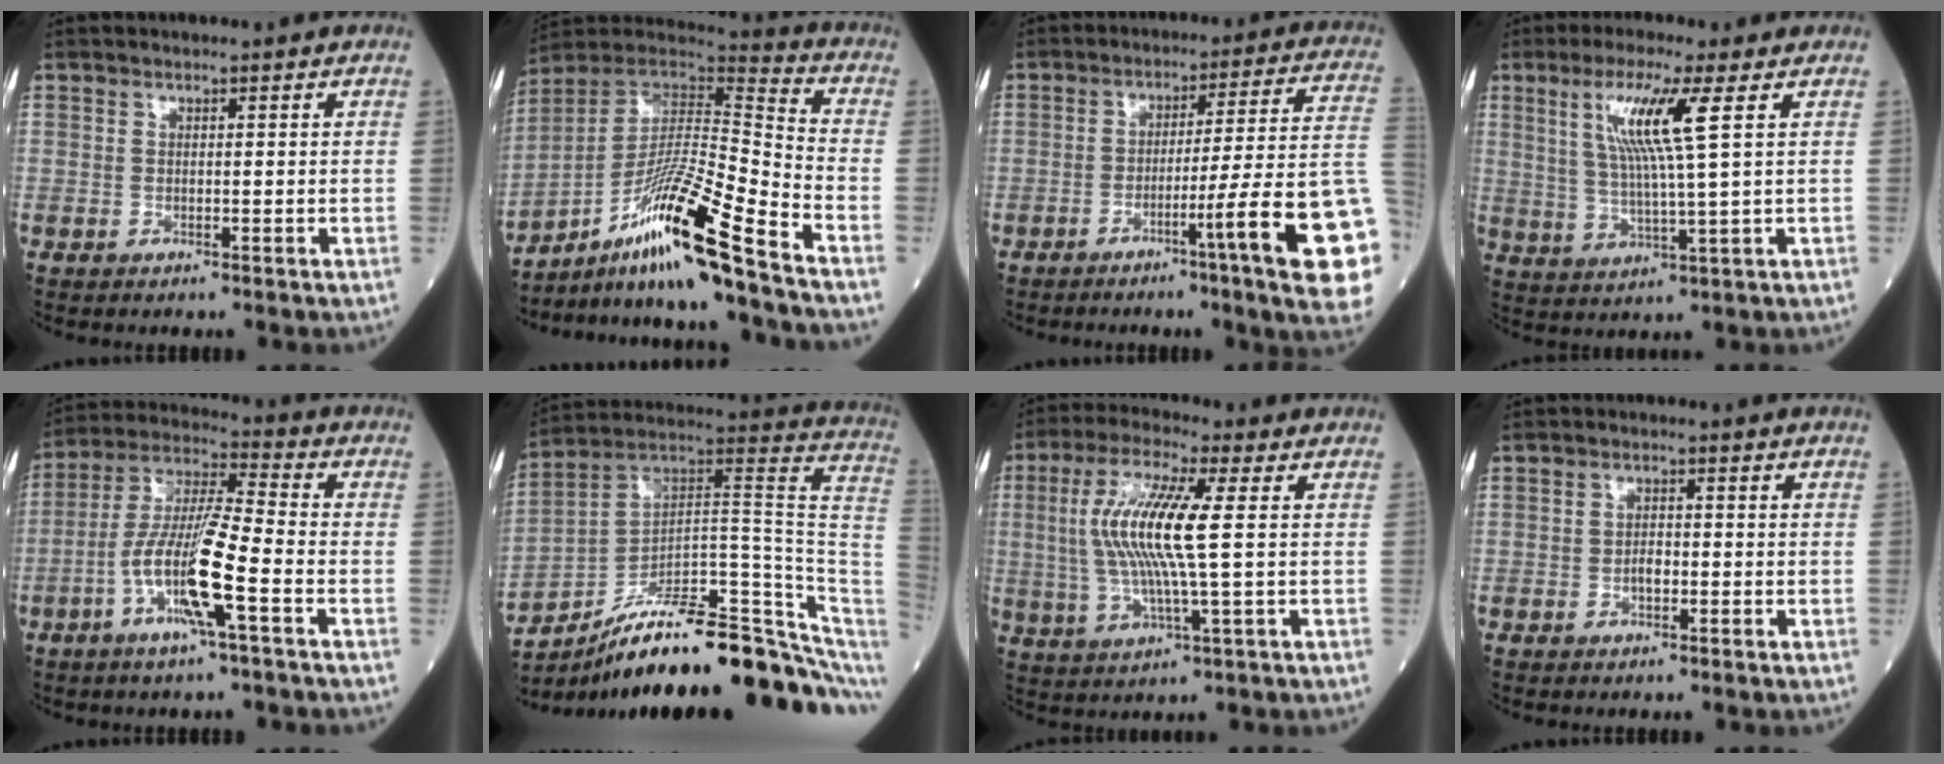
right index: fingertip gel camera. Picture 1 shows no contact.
{"total": 17.9, "force": [-11.5, -0.6, 13.7], "torque": [-0.270, -0.002, -0.207]}
{"total": 17.5, "force": [-5.7, -1.9, 16.4], "torque": [-0.162, 0.001, -0.085]}
{"total": 8.9, "force": [3.1, -0.9, 8.2], "torque": [-0.167, -0.001, 0.063]}
{"total": 12.2, "force": [-4.5, 0.4, 11.3], "torque": [-0.233, -0.001, -0.090]}
{"total": 25.3, "force": [-17.7, 3.2, 17.8], "torque": [-0.165, 0.060, -0.269]}
{"total": 11.6, "force": [1.2, 0.5, 11.6], "torque": [-0.250, 0.005, 0.020]}
{"total": 3.2, "force": [-1.3, 1.4, 2.5], "torque": [-0.046, 0.006, -0.023]}